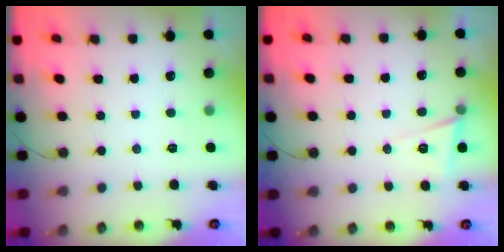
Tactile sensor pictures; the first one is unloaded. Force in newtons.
{"total": 5.7, "press": 4.1, "slide": 4.0}